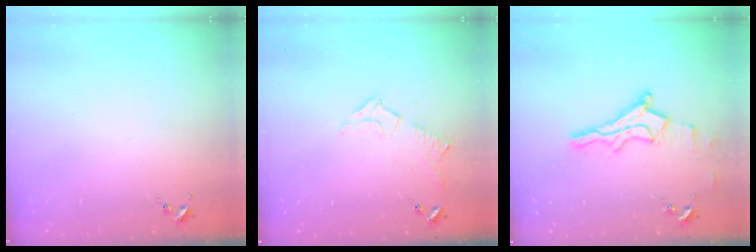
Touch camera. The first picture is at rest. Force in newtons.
{"total": 6.2, "press": 6.2, "slide": 0.7}
{"total": 11.1, "press": 11.1, "slide": 0.5}